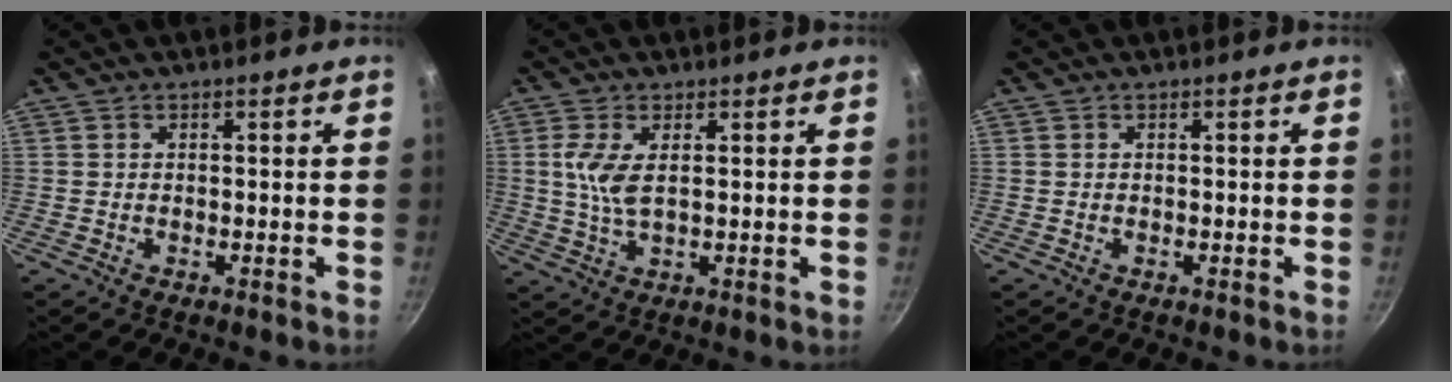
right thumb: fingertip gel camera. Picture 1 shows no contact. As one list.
[{"total": 5.6, "force": [1.2, 2.2, 5.0], "torque": [-0.109, -0.001, 0.028]}, {"total": 0.0}]